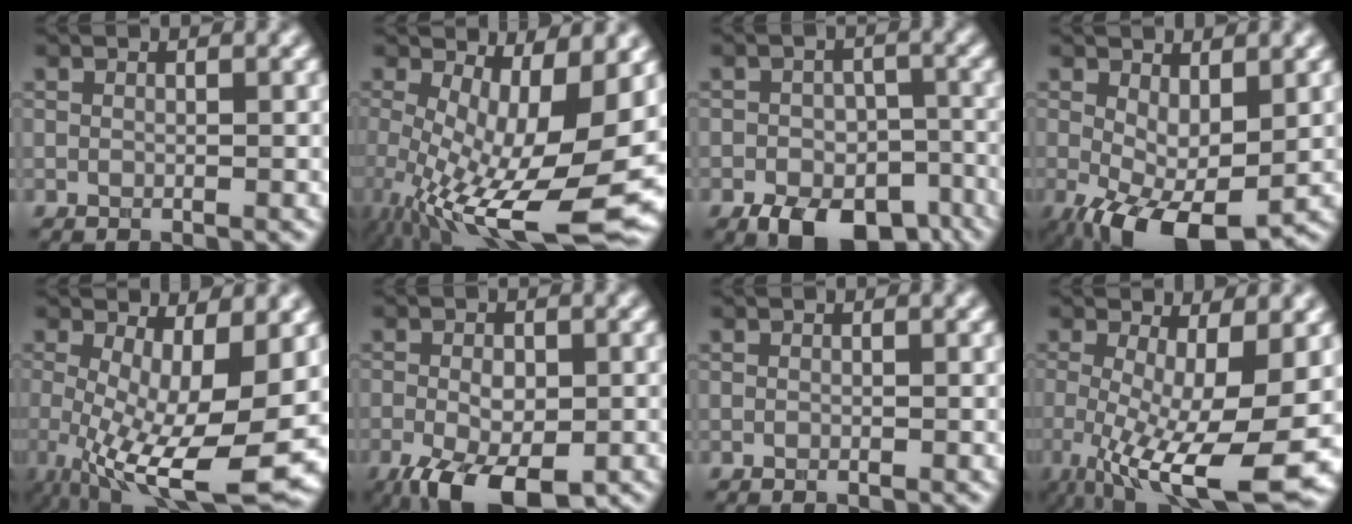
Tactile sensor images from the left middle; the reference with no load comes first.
{"total": 14.5, "force": [-2.7, 5.0, 13.3], "torque": [-0.221, -0.030, -0.030]}
{"total": 8.5, "force": [-5.2, 4.6, 4.9], "torque": [-0.070, -0.019, -0.073]}
{"total": 6.5, "force": [-1.8, 3.0, 5.4], "torque": [-0.110, -0.009, -0.030]}
{"total": 11.7, "force": [-2.0, 3.9, 10.8], "torque": [-0.184, -0.028, -0.022]}
{"total": 7.4, "force": [-3.6, 3.4, 5.6], "torque": [-0.102, -0.011, -0.058]}
{"total": 0.0}
{"total": 11.9, "force": [-3.2, 3.4, 10.9], "torque": [-0.184, -0.030, -0.043]}